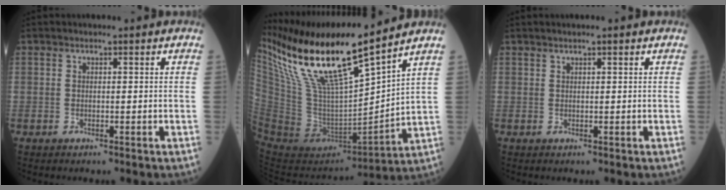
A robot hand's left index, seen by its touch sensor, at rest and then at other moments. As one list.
[{"total": 20.9, "force": [15.7, 2.2, 13.7], "torque": [-0.266, -0.005, 0.305]}, {"total": 1.6, "force": [1.2, 0.1, 1.1], "torque": [-0.018, 0.013, 0.018]}]